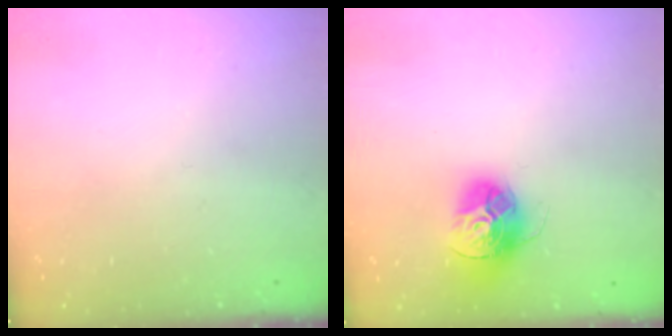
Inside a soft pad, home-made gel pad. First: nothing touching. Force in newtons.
{"total": 14.4, "press": 14.3, "slide": 1.5}